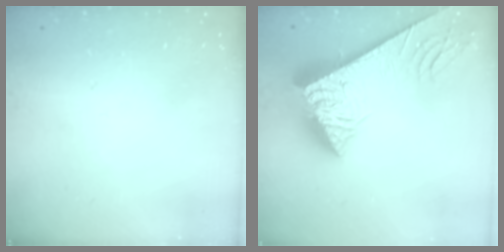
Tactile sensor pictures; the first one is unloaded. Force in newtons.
{"total": 10.7, "press": 10.6, "slide": 1.2}